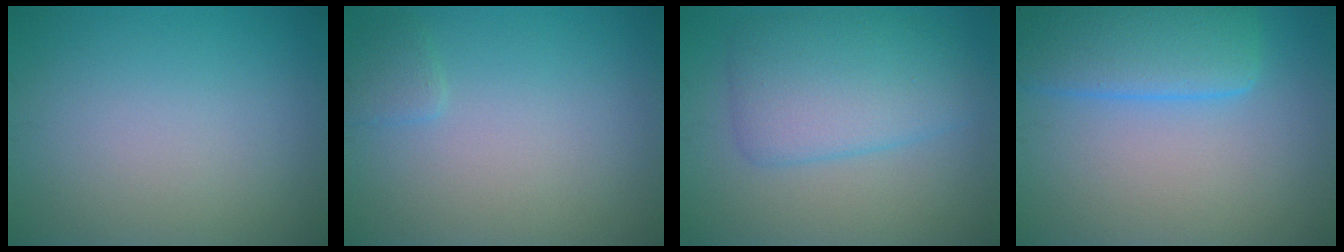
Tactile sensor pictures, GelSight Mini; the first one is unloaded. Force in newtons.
{"total": 1.0, "press": 1.0, "slide": 0.1}
{"total": 5.7, "press": 5.6, "slide": 0.2}
{"total": 6.3, "press": 6.3, "slide": 0.6}